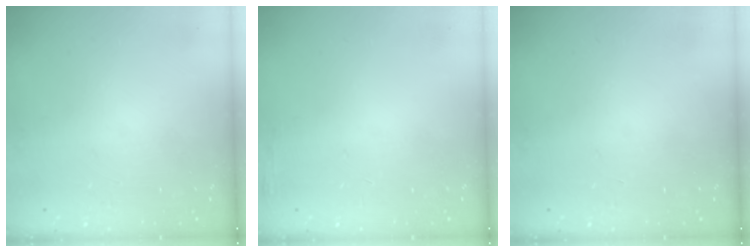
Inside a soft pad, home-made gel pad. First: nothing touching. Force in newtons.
{"total": 3.5, "press": 3.1, "slide": 1.6}
{"total": 0.0}